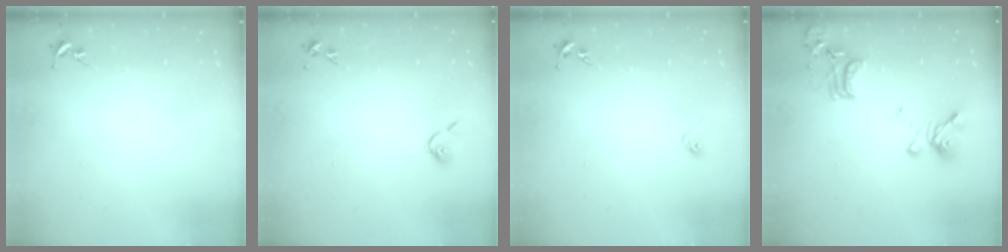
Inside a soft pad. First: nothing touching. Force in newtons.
{"total": 3.7, "press": 3.6, "slide": 0.7}
{"total": 2.8, "press": 2.6, "slide": 1.1}
{"total": 16.9, "press": 16.8, "slide": 1.2}